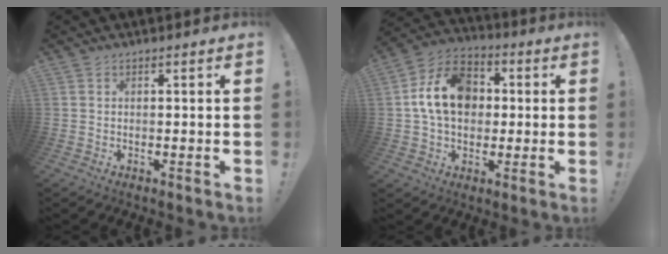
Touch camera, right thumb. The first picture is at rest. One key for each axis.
{"total": 16.5, "fx": 2.1, "fy": 12.6, "fz": 10.4, "tx": -0.172, "ty": 0.015, "tz": 0.049}